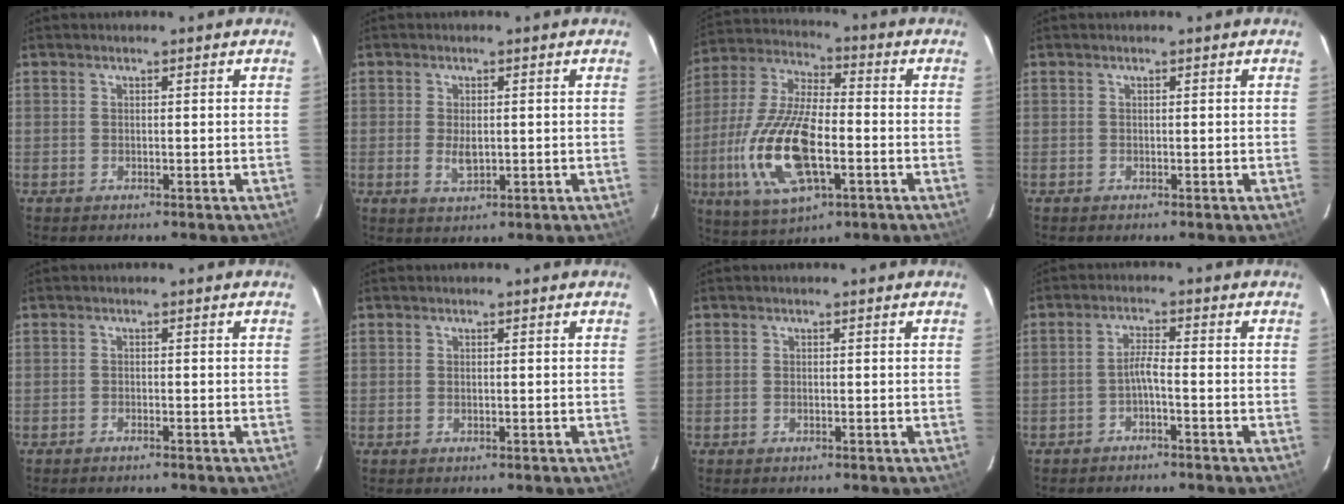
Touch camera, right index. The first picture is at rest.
{"total": 3.3, "force": [-0.2, 1.7, 2.8], "torque": [-0.050, -0.004, 0.000]}
{"total": 19.0, "force": [-5.0, 7.8, 16.6], "torque": [-0.358, -0.012, -0.092]}
{"total": 0.0}
{"total": 1.1, "force": [-1.0, 0.2, 0.3], "torque": [-0.012, 0.001, -0.021]}
{"total": 0.0}
{"total": 0.0}
{"total": 2.3, "force": [-1.3, -0.1, 1.8], "torque": [-0.040, 0.009, -0.024]}